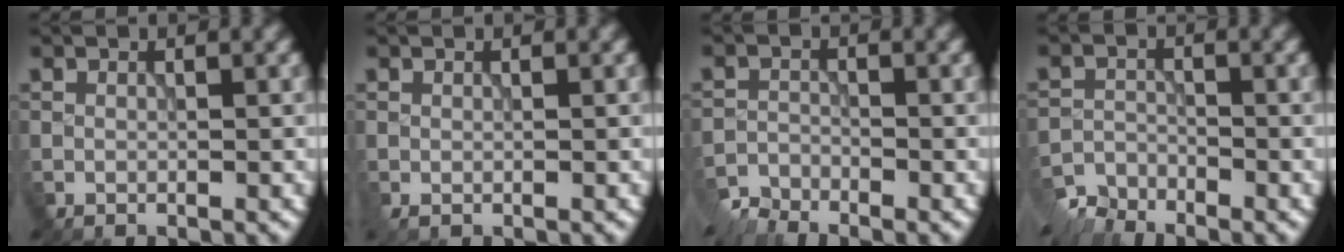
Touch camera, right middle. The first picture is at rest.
{"total": 0.6, "force": [-0.1, 0.3, 0.5], "torque": [-0.016, -0.003, 0.001]}
{"total": 3.5, "force": [-3.4, 0.7, 0.3], "torque": [-0.011, -0.015, -0.071]}
{"total": 4.5, "force": [-4.3, 1.2, 0.5], "torque": [-0.012, -0.016, -0.081]}